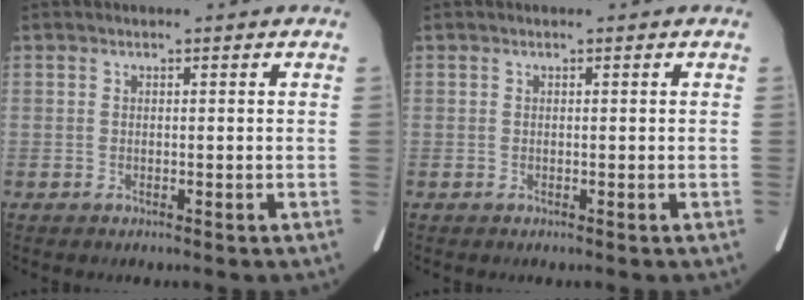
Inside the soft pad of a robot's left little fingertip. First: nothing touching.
{"total": 0.0}